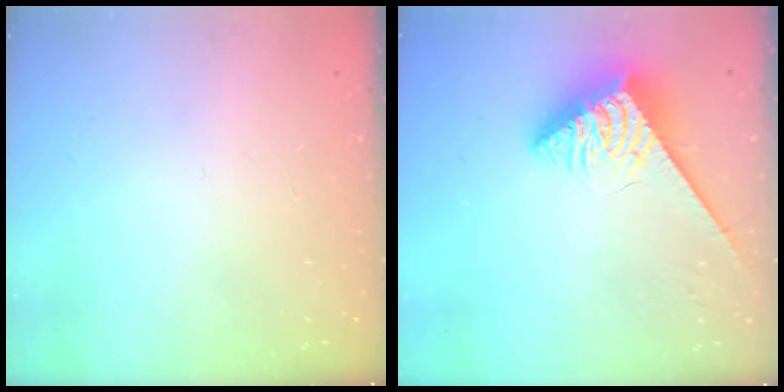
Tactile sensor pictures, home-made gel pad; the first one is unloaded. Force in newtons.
{"total": 4.5, "press": 4.4, "slide": 0.6}